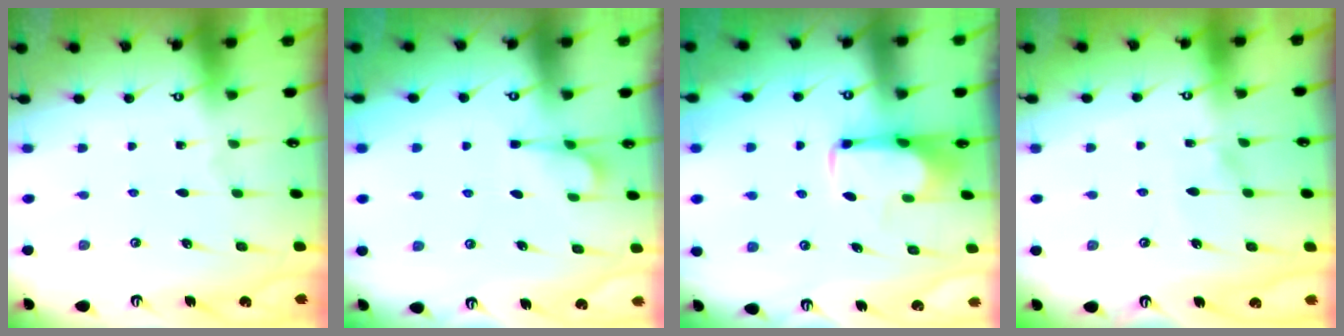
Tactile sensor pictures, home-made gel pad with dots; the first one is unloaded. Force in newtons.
{"total": 1.8, "press": 1.4, "slide": 1.1}
{"total": 1.6, "press": 1.5, "slide": 0.5}
{"total": 3.2, "press": 3.1, "slide": 0.4}